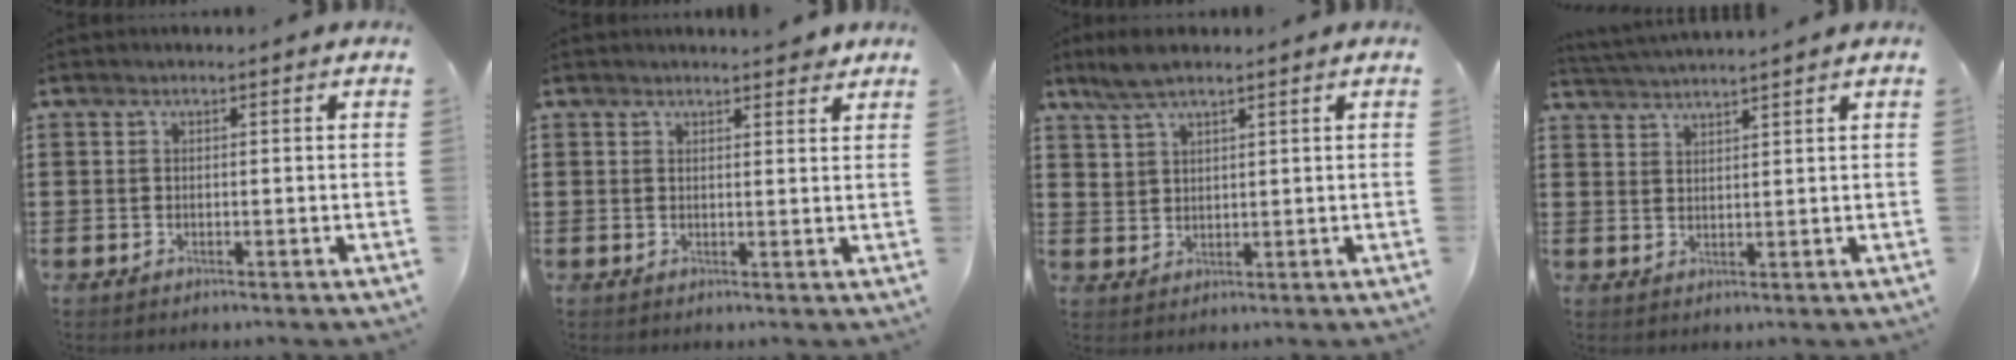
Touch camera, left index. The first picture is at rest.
{"total": 2.3, "force": [2.2, 0.3, 0.6], "torque": [-0.010, -0.001, 0.040]}
{"total": 4.5, "force": [3.6, 1.5, 2.2], "torque": [-0.051, 0.002, 0.067]}
{"total": 2.4, "force": [2.3, -0.6, 0.0], "torque": [-0.008, -0.009, 0.043]}